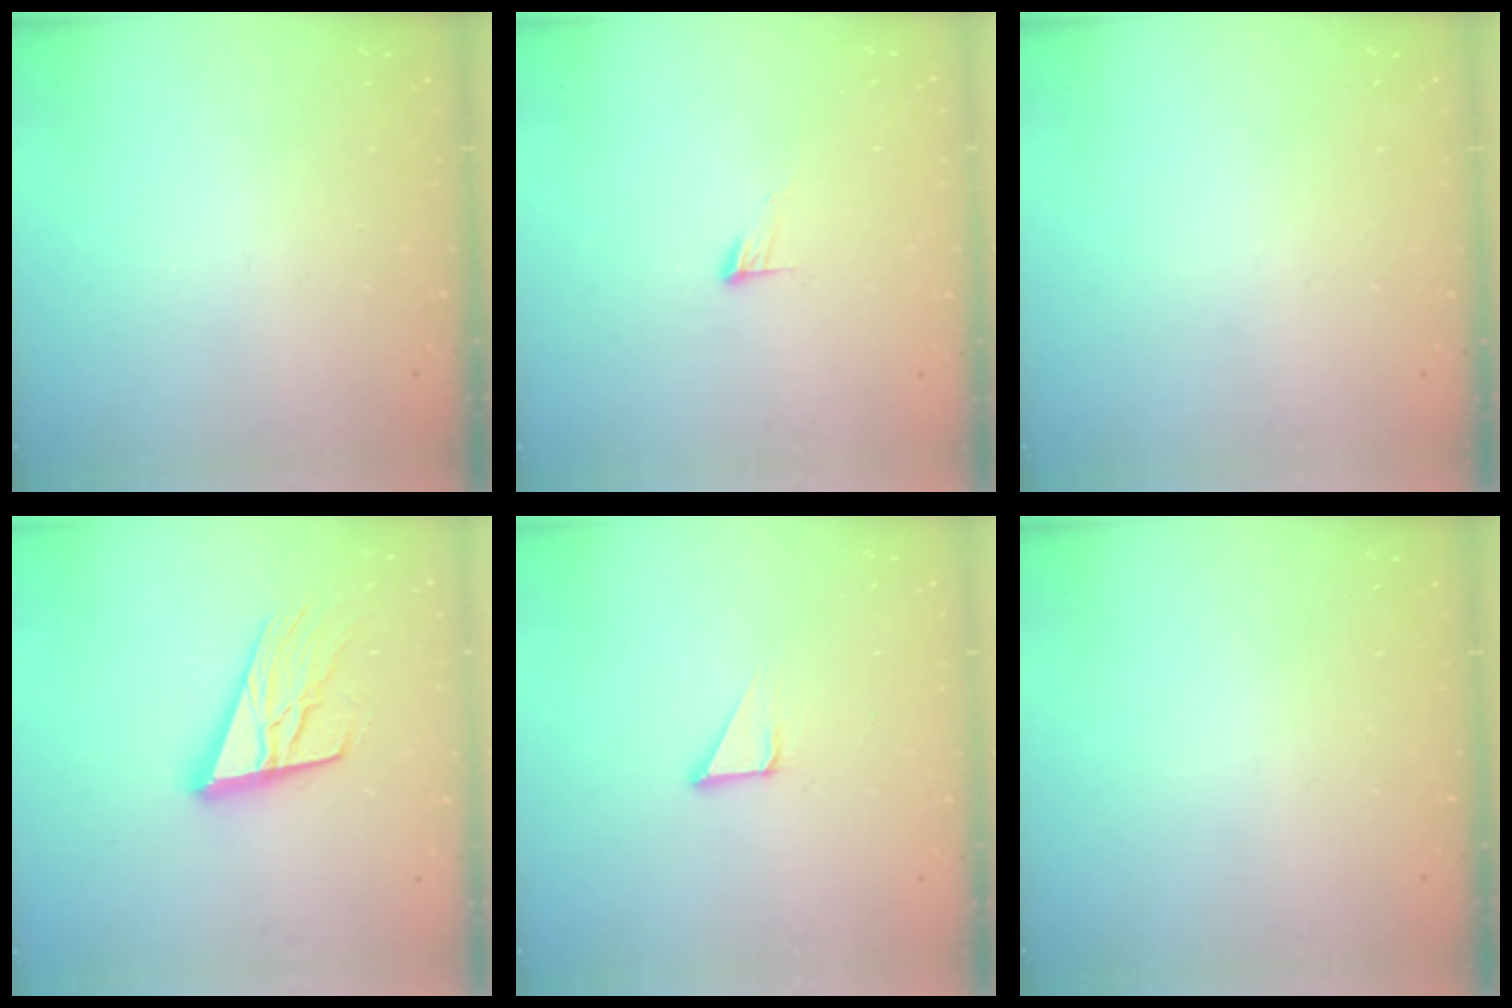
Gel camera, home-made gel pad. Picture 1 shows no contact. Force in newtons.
{"total": 5.2, "press": 5.2, "slide": 0.5}
{"total": 0.0}
{"total": 18.2, "press": 17.7, "slide": 4.2}
{"total": 2.1, "press": 2.1, "slide": 0.0}
{"total": 0.0}